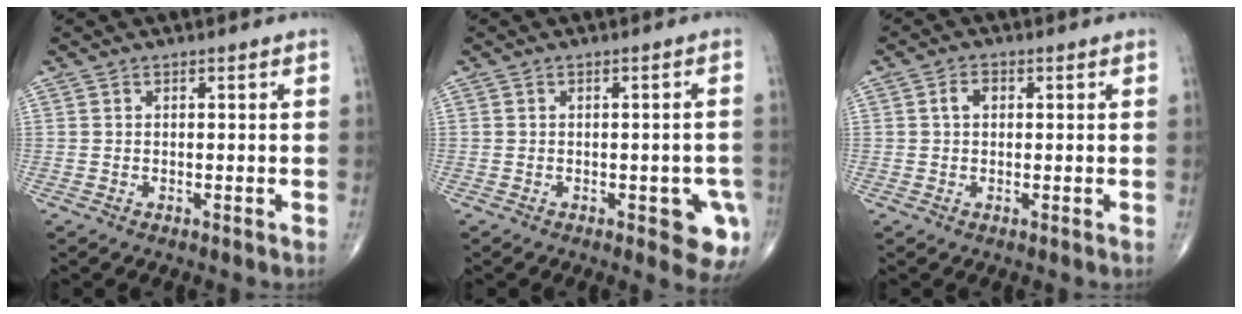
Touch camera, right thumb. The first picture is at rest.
{"total": 6.8, "force": [-2.5, 3.2, 5.5], "torque": [-0.033, 0.002, -0.026]}
{"total": 2.2, "force": [0.5, 1.7, 1.3], "torque": [-0.021, 0.012, 0.007]}